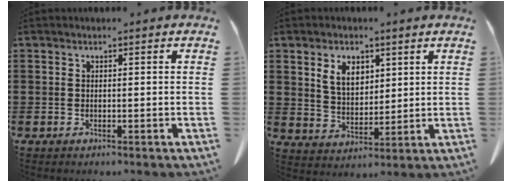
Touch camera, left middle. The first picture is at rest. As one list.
[{"total": 5.5, "force": [3.3, 3.5, 2.8], "torque": [-0.062, 0.007, 0.060]}]